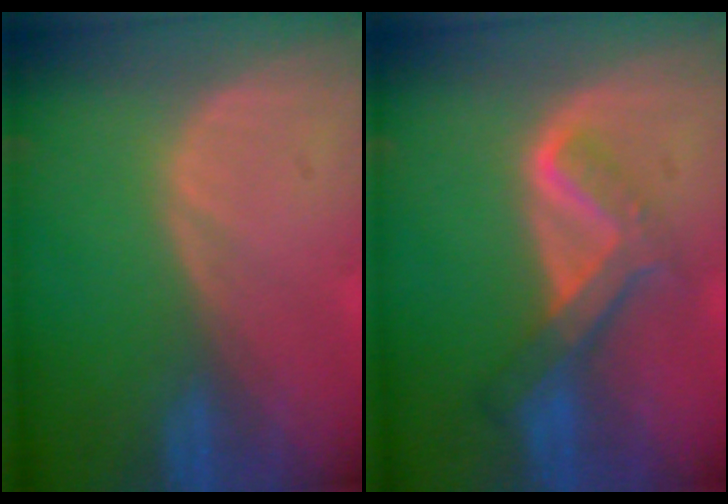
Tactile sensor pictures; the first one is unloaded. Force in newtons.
{"total": 6.7, "press": 5.7, "slide": 3.6}